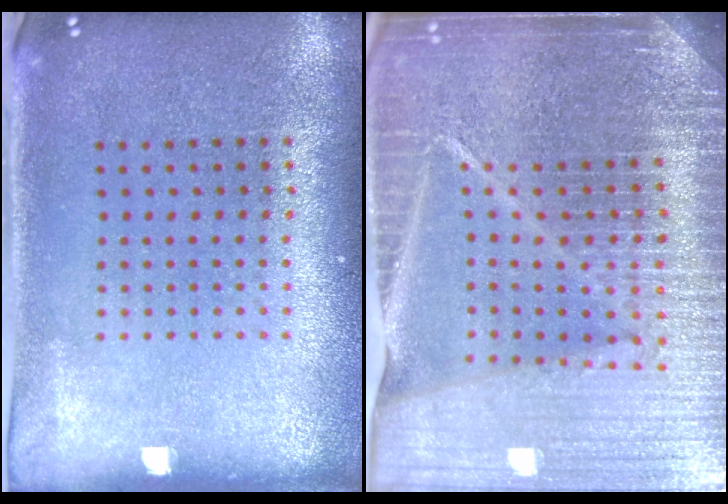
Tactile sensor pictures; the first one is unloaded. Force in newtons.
{"total": 6.5, "press": 5.6, "slide": 3.3}